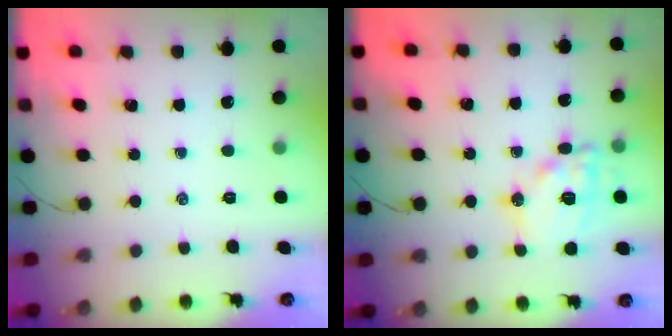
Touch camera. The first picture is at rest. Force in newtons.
{"total": 14.7, "press": 14.6, "slide": 1.8}